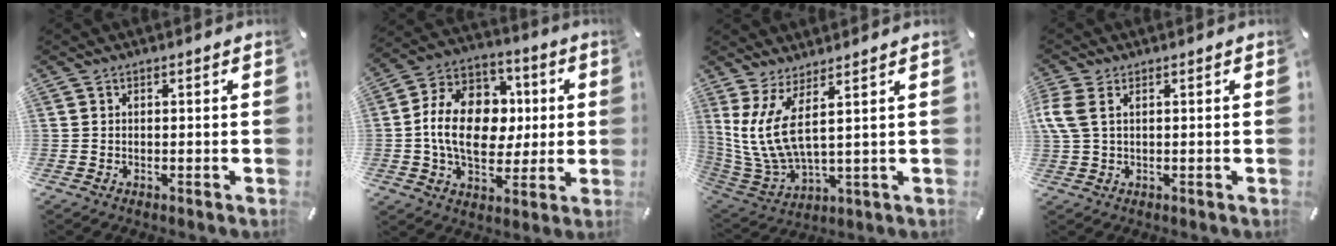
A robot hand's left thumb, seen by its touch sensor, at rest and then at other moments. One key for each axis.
{"total": 17.4, "fx": -0.5, "fy": 13.1, "fz": 11.4, "tx": -0.218, "ty": 0.017, "tz": -0.007}
{"total": 11.2, "fx": 4.1, "fy": 3.9, "fz": 9.6, "tx": -0.227, "ty": -0.028, "tz": 0.079}
{"total": 4.3, "fx": 1.5, "fy": 2.2, "fz": 3.4, "tx": -0.091, "ty": -0.005, "tz": 0.023}